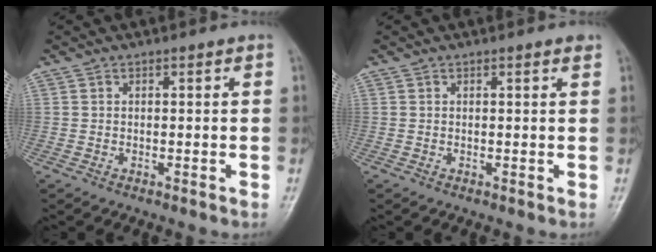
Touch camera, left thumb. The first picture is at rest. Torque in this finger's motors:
{"motor_torque": [0.18, -0.06, 0.27, 0.23, 0.00]}